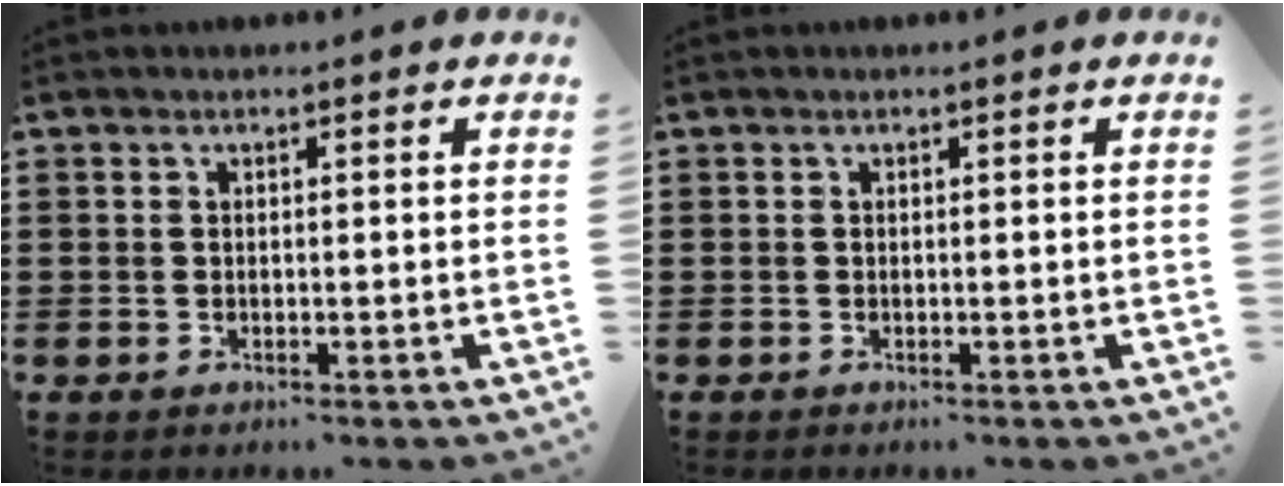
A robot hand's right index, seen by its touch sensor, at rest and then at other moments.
{"total": 0.0}